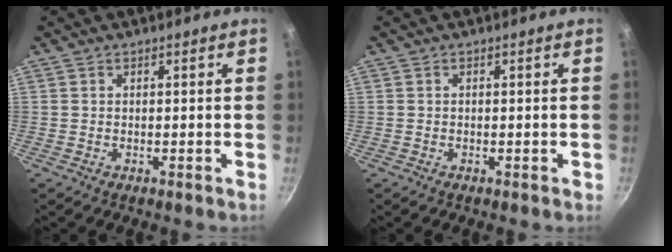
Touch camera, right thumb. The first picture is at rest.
{"total": 0.7, "force": [-0.3, 0.3, 0.6], "torque": [-0.004, 0.004, -0.004]}